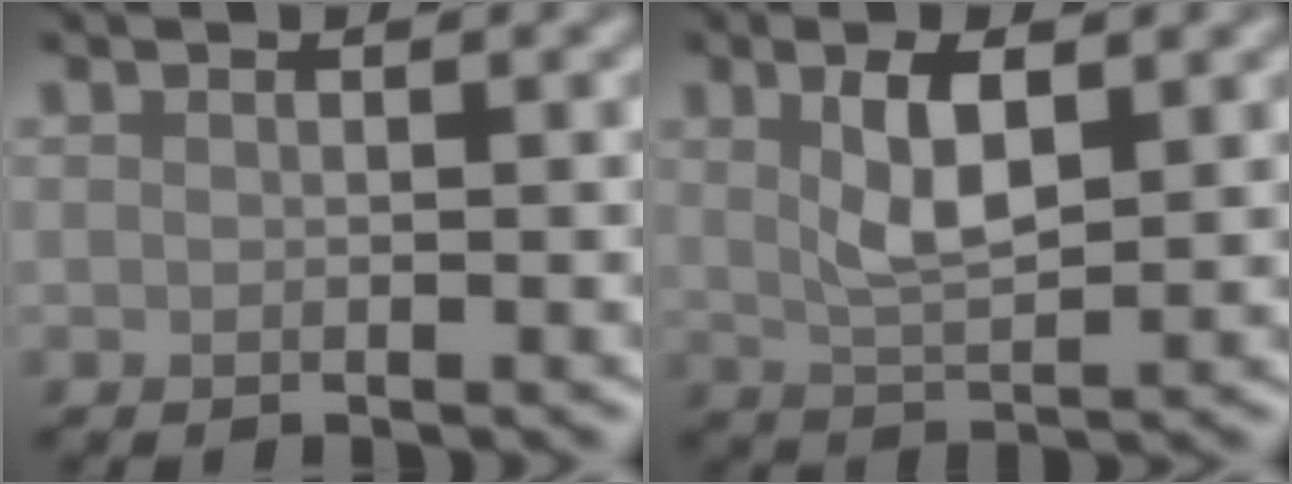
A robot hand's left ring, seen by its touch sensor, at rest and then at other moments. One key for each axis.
{"total": 4.5, "fx": 1.5, "fy": 1.5, "fz": 4.0, "tx": -0.082, "ty": 0.000, "tz": 0.029}